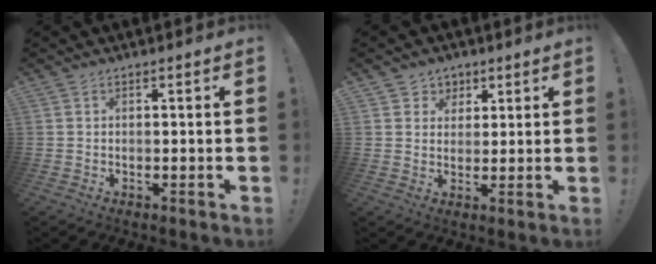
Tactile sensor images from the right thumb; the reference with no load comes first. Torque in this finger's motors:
{"motor_torque": [-0.20, -0.12, -0.27, 0.18, 0.03]}